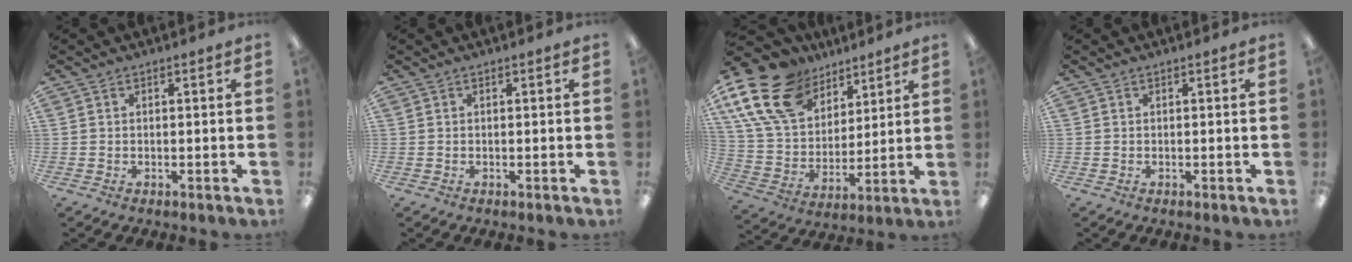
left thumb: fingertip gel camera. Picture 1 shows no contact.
{"total": 0.0}
{"total": 19.7, "force": [11.7, 12.4, 9.8], "torque": [-0.211, -0.045, 0.223]}
{"total": 0.0}